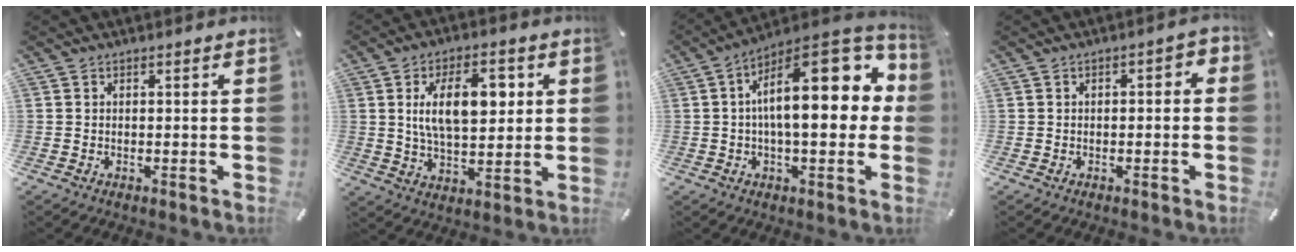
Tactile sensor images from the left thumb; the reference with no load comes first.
{"total": 13.5, "force": [3.4, 7.2, 10.9], "torque": [-0.187, -0.003, 0.054]}
{"total": 21.4, "force": [3.6, 9.3, 19.0], "torque": [-0.271, -0.027, 0.055]}
{"total": 2.4, "force": [-1.1, 1.1, 1.8], "torque": [-0.030, 0.011, -0.021]}